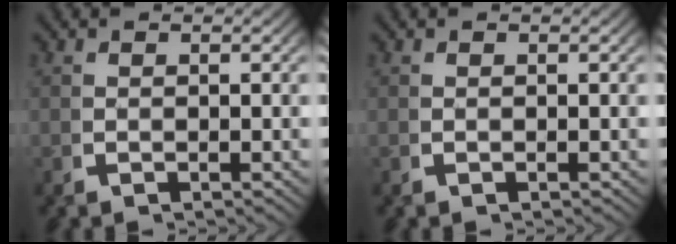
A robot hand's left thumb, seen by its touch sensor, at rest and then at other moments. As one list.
[{"total": 0.0}]